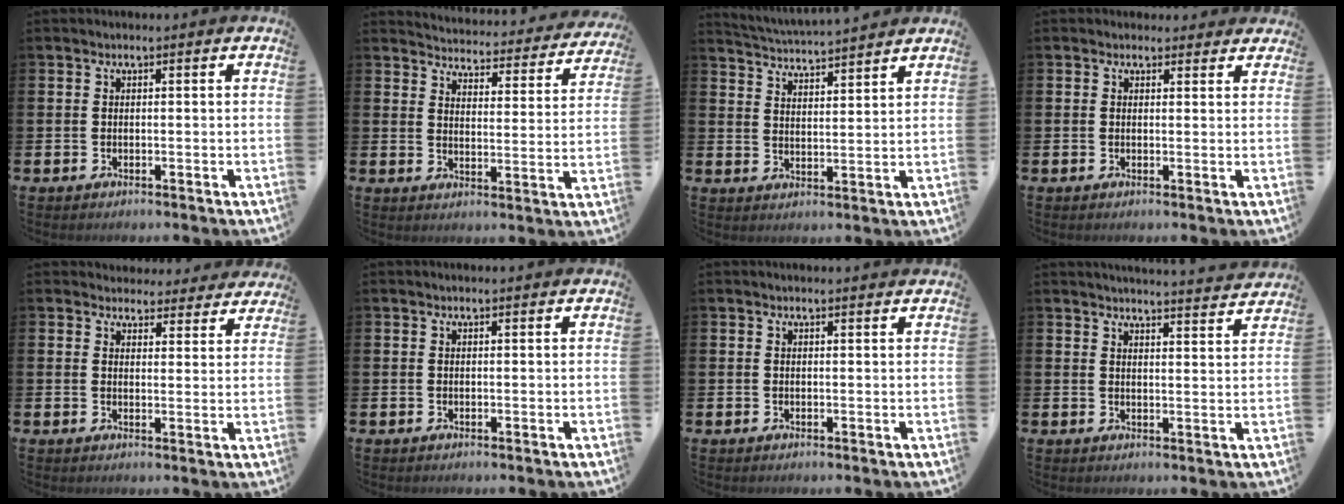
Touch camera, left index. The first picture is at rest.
{"total": 4.0, "force": [4.0, 0.4, 0.2], "torque": [-0.021, -0.041, 0.063]}
{"total": 4.6, "force": [4.6, -0.2, 0.1], "torque": [-0.023, -0.032, 0.082]}
{"total": 1.5, "force": [1.3, 0.8, 0.0], "torque": [0.008, 0.001, 0.023]}
{"total": 4.0, "force": [3.8, 1.4, -0.1], "torque": [0.000, -0.025, 0.066]}
{"total": 0.0}
{"total": 0.6, "force": [0.6, 0.0, 0.2], "torque": [0.009, -0.004, 0.009]}
{"total": 4.0, "force": [4.0, -0.5, 0.1], "torque": [0.000, -0.033, 0.068]}